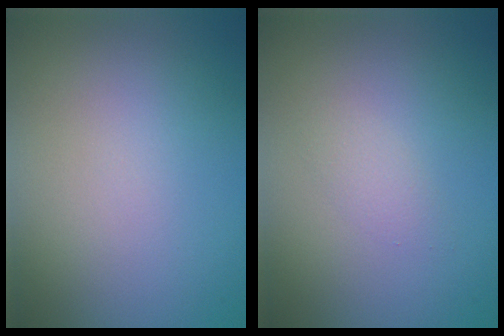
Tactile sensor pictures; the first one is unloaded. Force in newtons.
{"total": 1.1, "press": 1.1, "slide": 0.1}